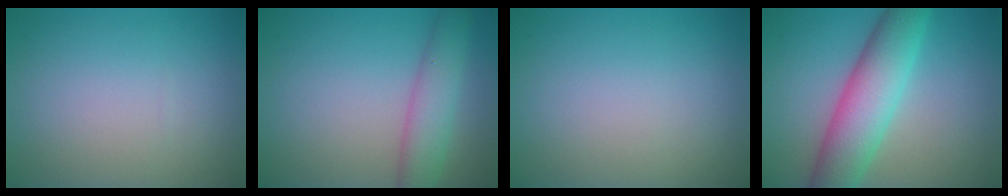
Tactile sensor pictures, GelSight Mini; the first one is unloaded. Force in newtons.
{"total": 4.0, "press": 4.0, "slide": 0.1}
{"total": 0.0}
{"total": 7.5, "press": 7.5, "slide": 0.2}